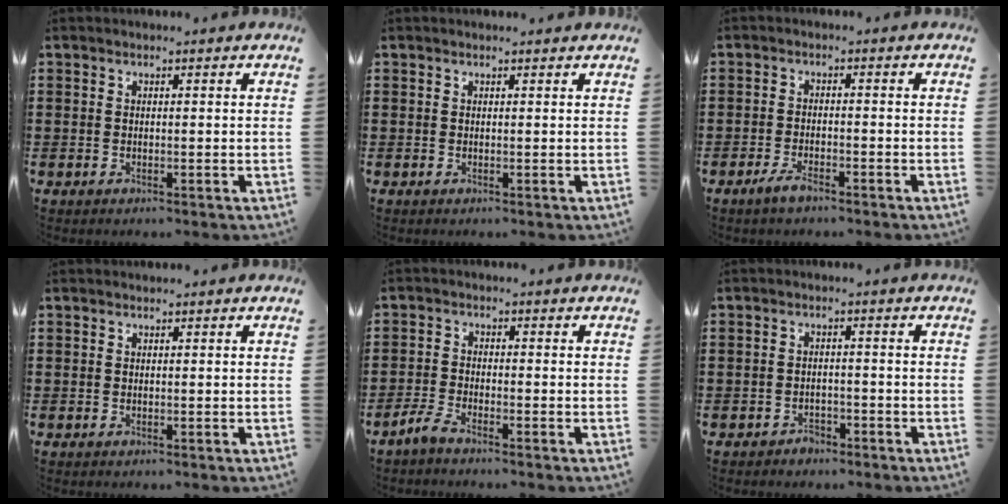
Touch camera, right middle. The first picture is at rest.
{"total": 0.0}
{"total": 2.7, "force": [-2.0, 0.8, 1.7], "torque": [-0.035, 0.001, -0.039]}
{"total": 0.0}
{"total": 3.1, "force": [-2.6, 0.6, 1.5], "torque": [-0.048, -0.001, -0.058]}
{"total": 1.9, "force": [-1.7, 0.9, 0.1], "torque": [-0.008, 0.003, -0.039]}